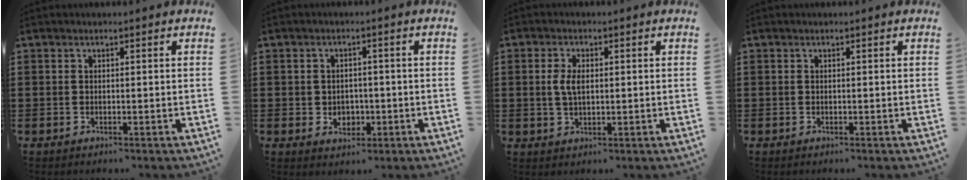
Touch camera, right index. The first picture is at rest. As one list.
[{"total": 2.6, "force": [-0.3, 2.3, 1.1], "torque": [-0.021, 0.001, -0.012]}, {"total": 3.6, "force": [0.4, 1.8, 3.0], "torque": [-0.069, 0.005, 0.004]}, {"total": 0.0}]